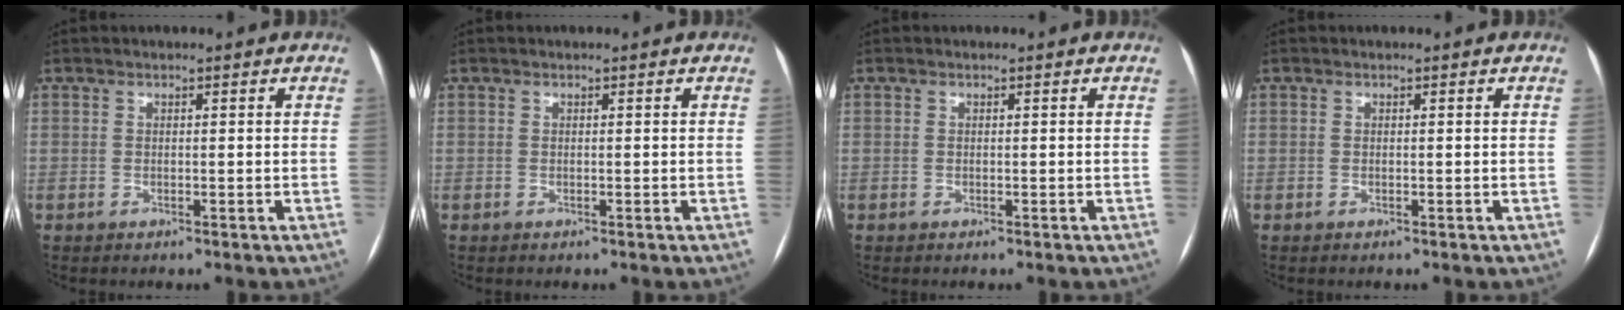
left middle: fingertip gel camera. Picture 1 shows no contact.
{"total": 0.0}
{"total": 0.0}
{"total": 0.0}